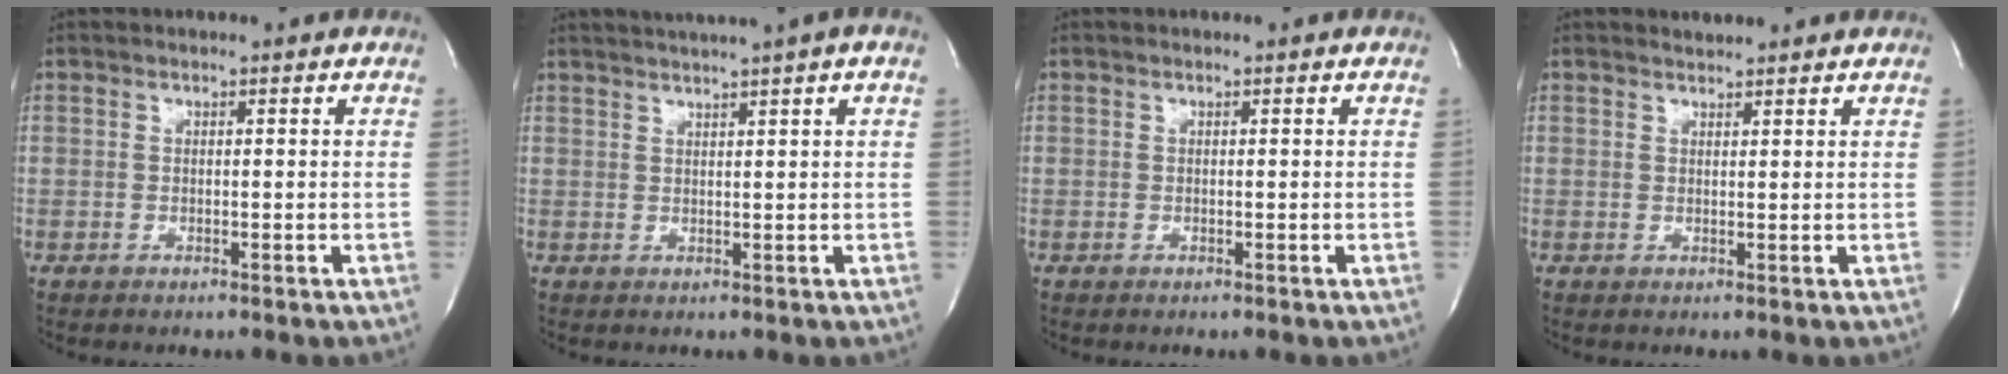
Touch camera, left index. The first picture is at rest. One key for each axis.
{"total": 7.2, "fx": 5.5, "fy": -0.9, "fz": 4.6, "tx": -0.073, "ty": 0.027, "tz": 0.071}
{"total": 0.0}
{"total": 1.5, "fx": 1.5, "fy": 0.0, "fz": 0.0, "tx": -0.008, "ty": 0.007, "tz": 0.030}